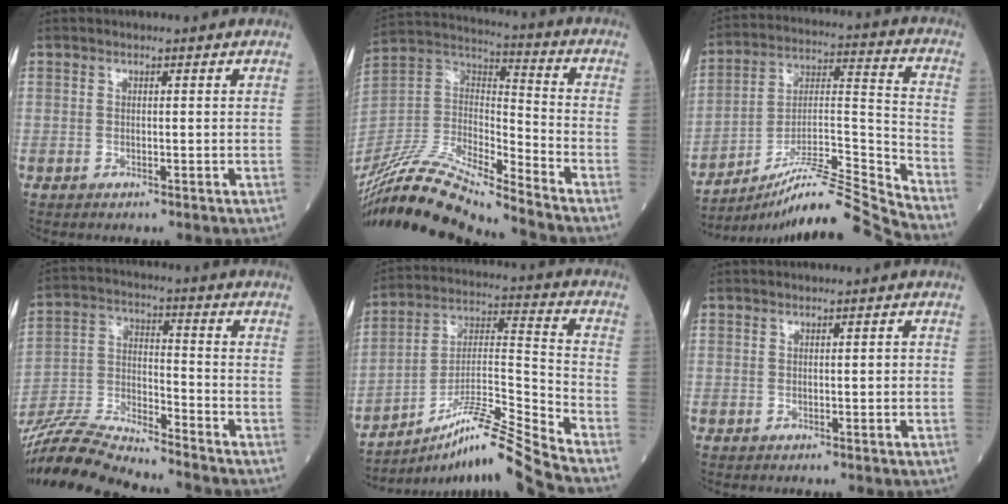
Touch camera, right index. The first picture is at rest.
{"total": 20.4, "force": [-18.4, 0.8, 8.7], "torque": [-0.193, 0.005, -0.344]}
{"total": 17.0, "force": [-15.6, -3.1, 5.9], "torque": [-0.090, 0.032, -0.265]}
{"total": 13.8, "force": [-13.2, -0.2, 3.9], "torque": [-0.075, 0.004, -0.249]}
{"total": 14.5, "force": [-12.1, -2.5, 7.7], "torque": [-0.133, 0.014, -0.209]}
{"total": 0.7, "force": [-0.1, 0.2, 0.7], "torque": [-0.009, 0.002, -0.001]}